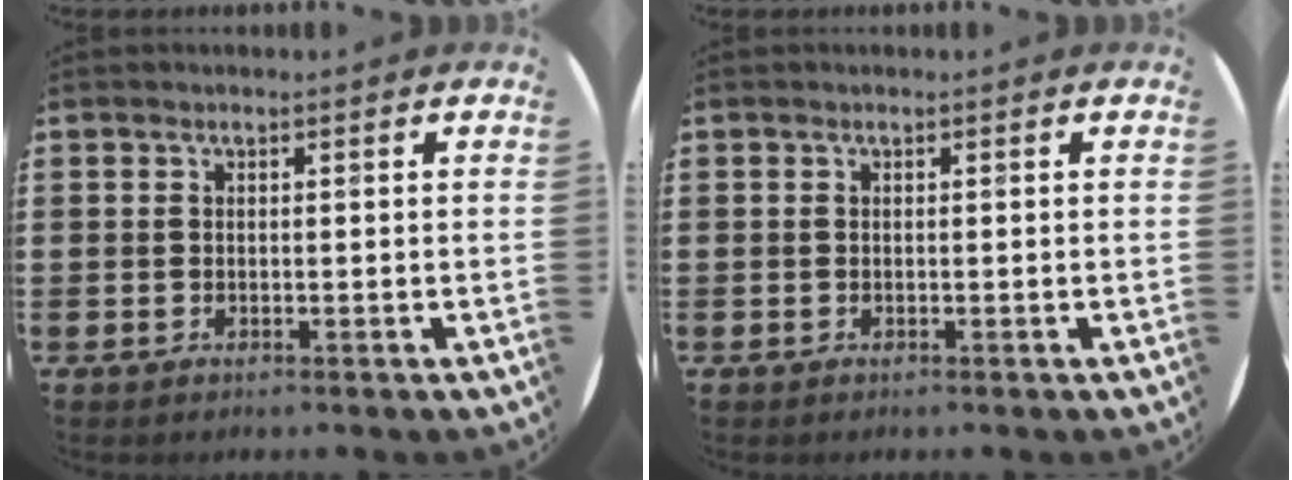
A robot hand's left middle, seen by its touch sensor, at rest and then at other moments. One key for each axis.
{"total": 0.0}